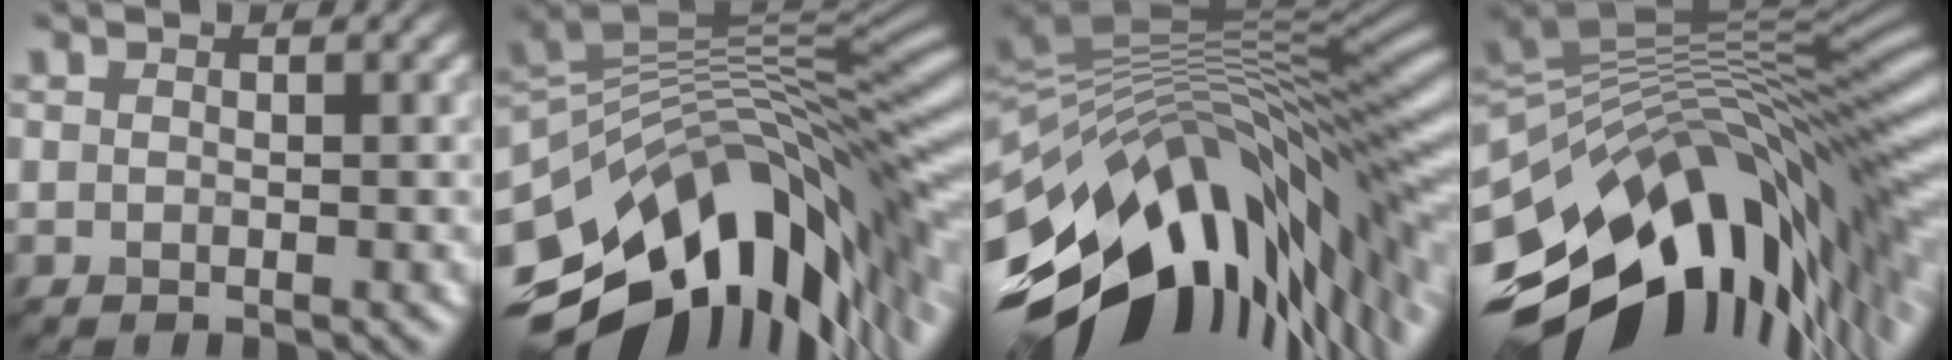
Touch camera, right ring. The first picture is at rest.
{"total": 14.2, "force": [-4.3, 6.8, 11.7], "torque": [-0.187, 0.009, -0.077]}
{"total": 16.5, "force": [-4.0, 6.2, 14.8], "torque": [-0.226, 0.014, -0.087]}
{"total": 15.4, "force": [-3.8, 6.8, 13.3], "torque": [-0.209, 0.011, -0.079]}